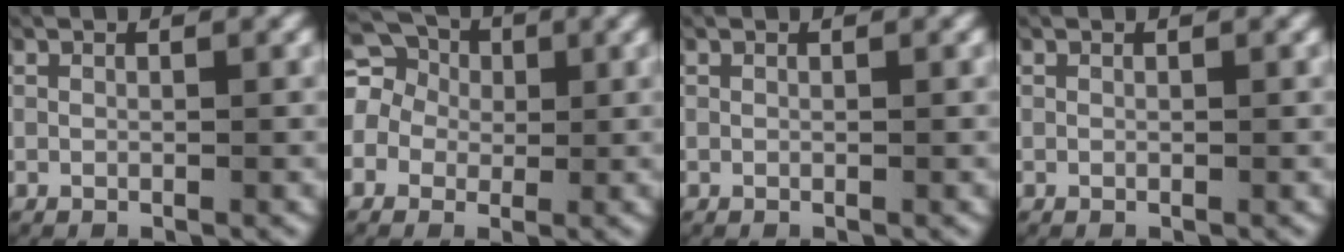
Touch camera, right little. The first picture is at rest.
{"total": 8.7, "force": [1.1, 8.0, 3.4], "torque": [-0.086, -0.005, 0.005]}
{"total": 0.0}
{"total": 0.0}